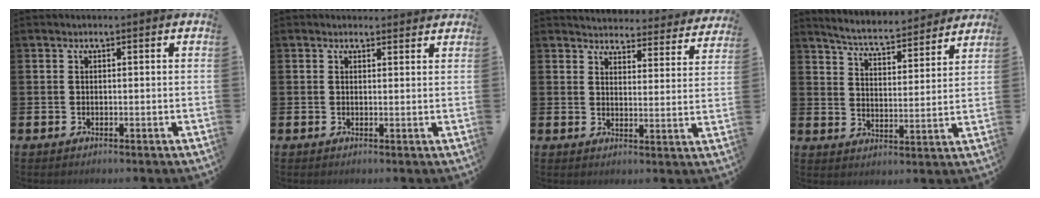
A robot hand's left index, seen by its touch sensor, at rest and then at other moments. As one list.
[{"total": 1.2, "force": [1.2, 0.4, 0.0], "torque": [0.010, -0.001, 0.020]}, {"total": 4.1, "force": [4.0, 0.6, 0.1], "torque": [-0.007, -0.037, 0.065]}, {"total": 5.7, "force": [5.6, 0.5, 1.0], "torque": [-0.043, -0.046, 0.093]}]